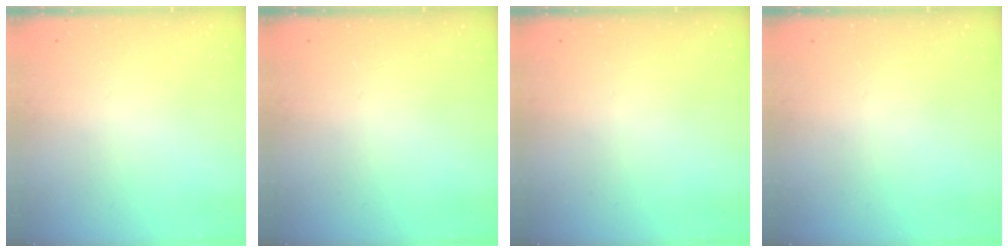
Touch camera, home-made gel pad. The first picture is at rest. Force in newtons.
{"total": 0.0}
{"total": 0.0}
{"total": 0.0}